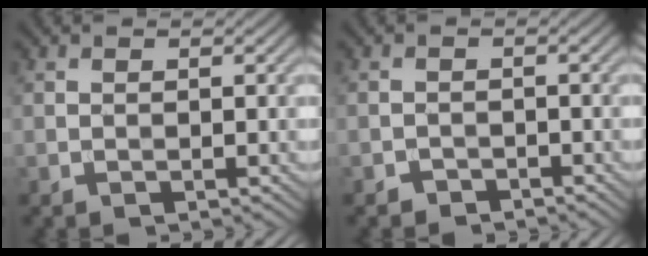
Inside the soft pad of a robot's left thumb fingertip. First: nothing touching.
{"total": 1.2, "force": [-1.1, 0.3, -0.3], "torque": [0.007, 0.001, -0.021]}